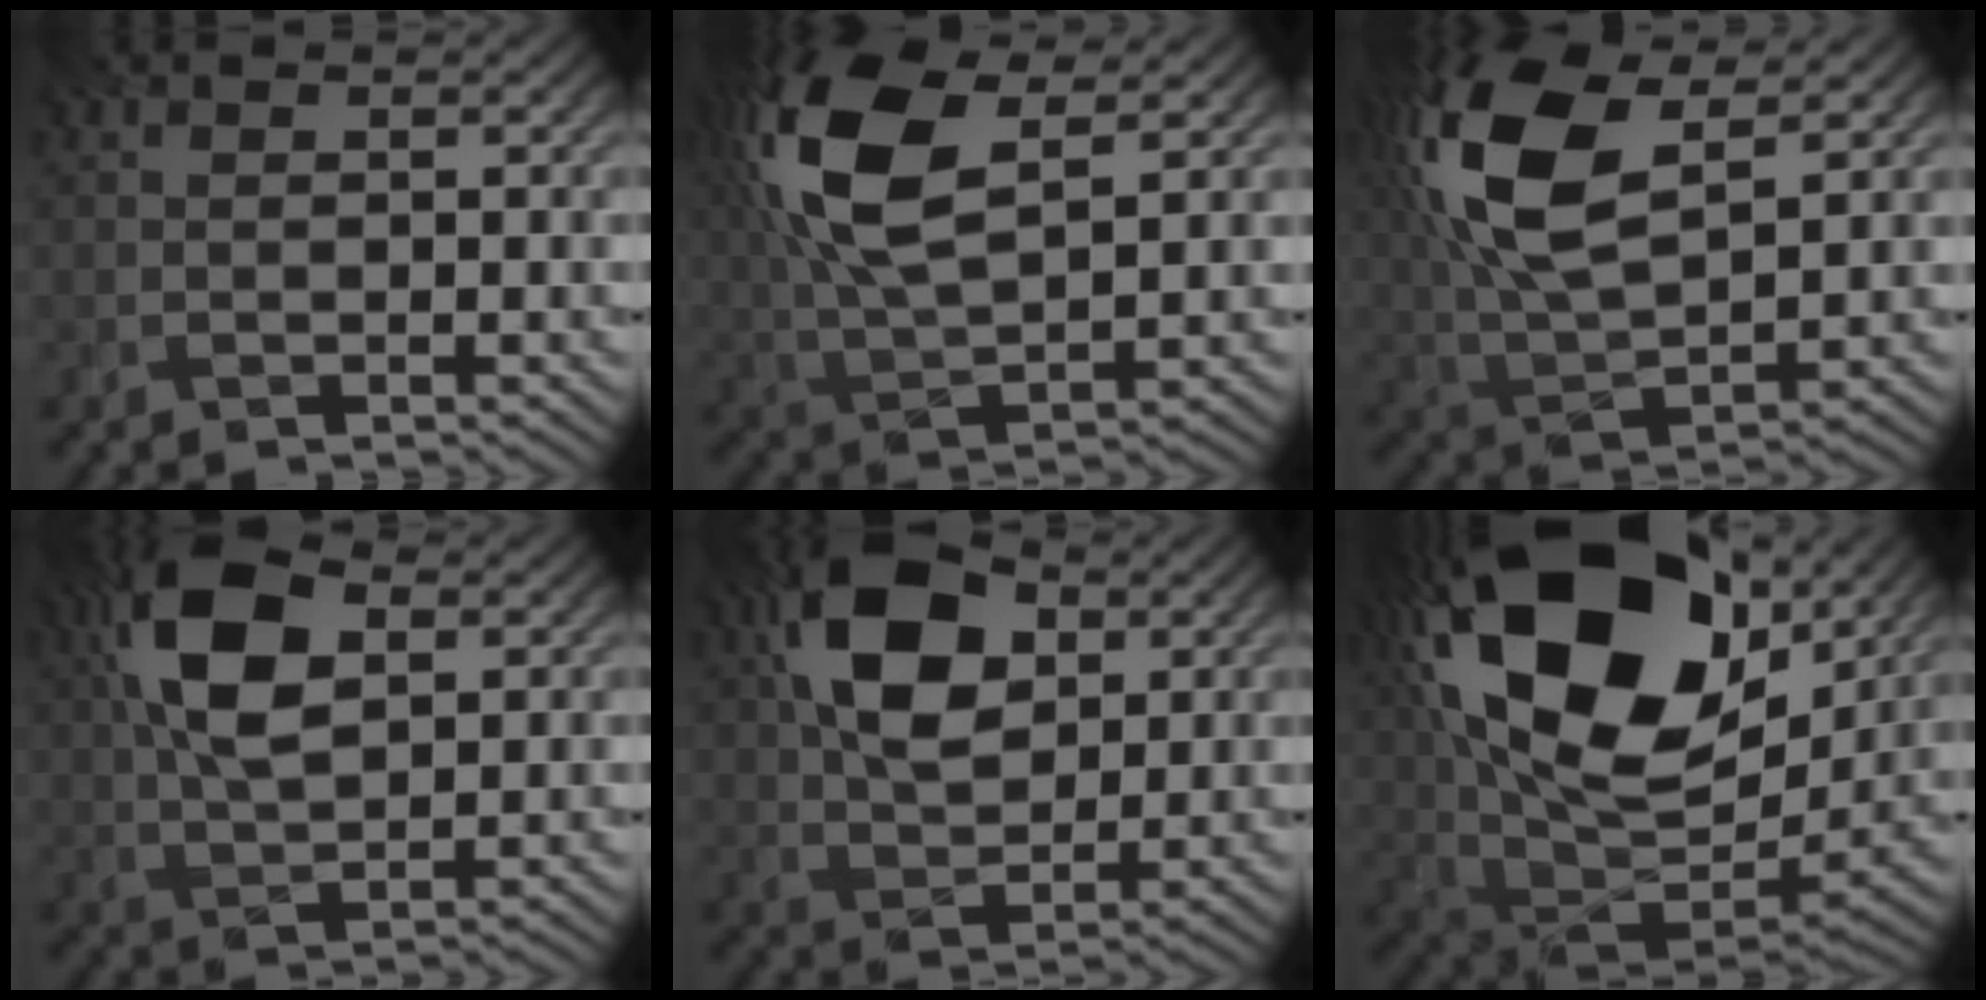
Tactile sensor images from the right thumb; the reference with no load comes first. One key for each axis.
{"total": 14.1, "fx": 4.9, "fy": 6.2, "fz": 11.6, "tx": -0.278, "ty": 0.013, "tz": 0.096}
{"total": 15.5, "fx": 5.6, "fy": 7.1, "fz": 12.5, "tx": -0.302, "ty": 0.016, "tz": 0.110}
{"total": 10.9, "fx": 3.3, "fy": 5.5, "fz": 8.9, "tx": -0.204, "ty": 0.015, "tz": 0.055}
{"total": 11.7, "fx": 3.8, "fy": 7.0, "fz": 8.6, "tx": -0.187, "ty": 0.019, "tz": 0.066}
{"total": 23.8, "fx": 10.0, "fy": 13.6, "fz": 16.7, "tx": -0.351, "ty": 0.046, "tz": 0.166}